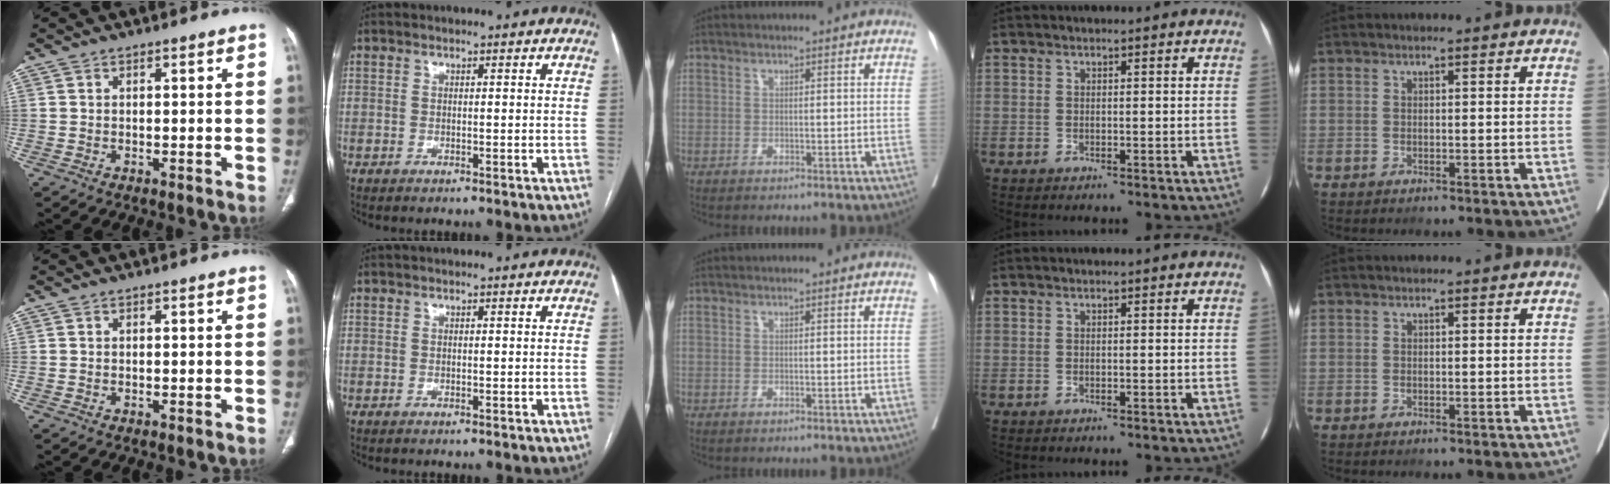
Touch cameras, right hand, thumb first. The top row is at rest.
{}